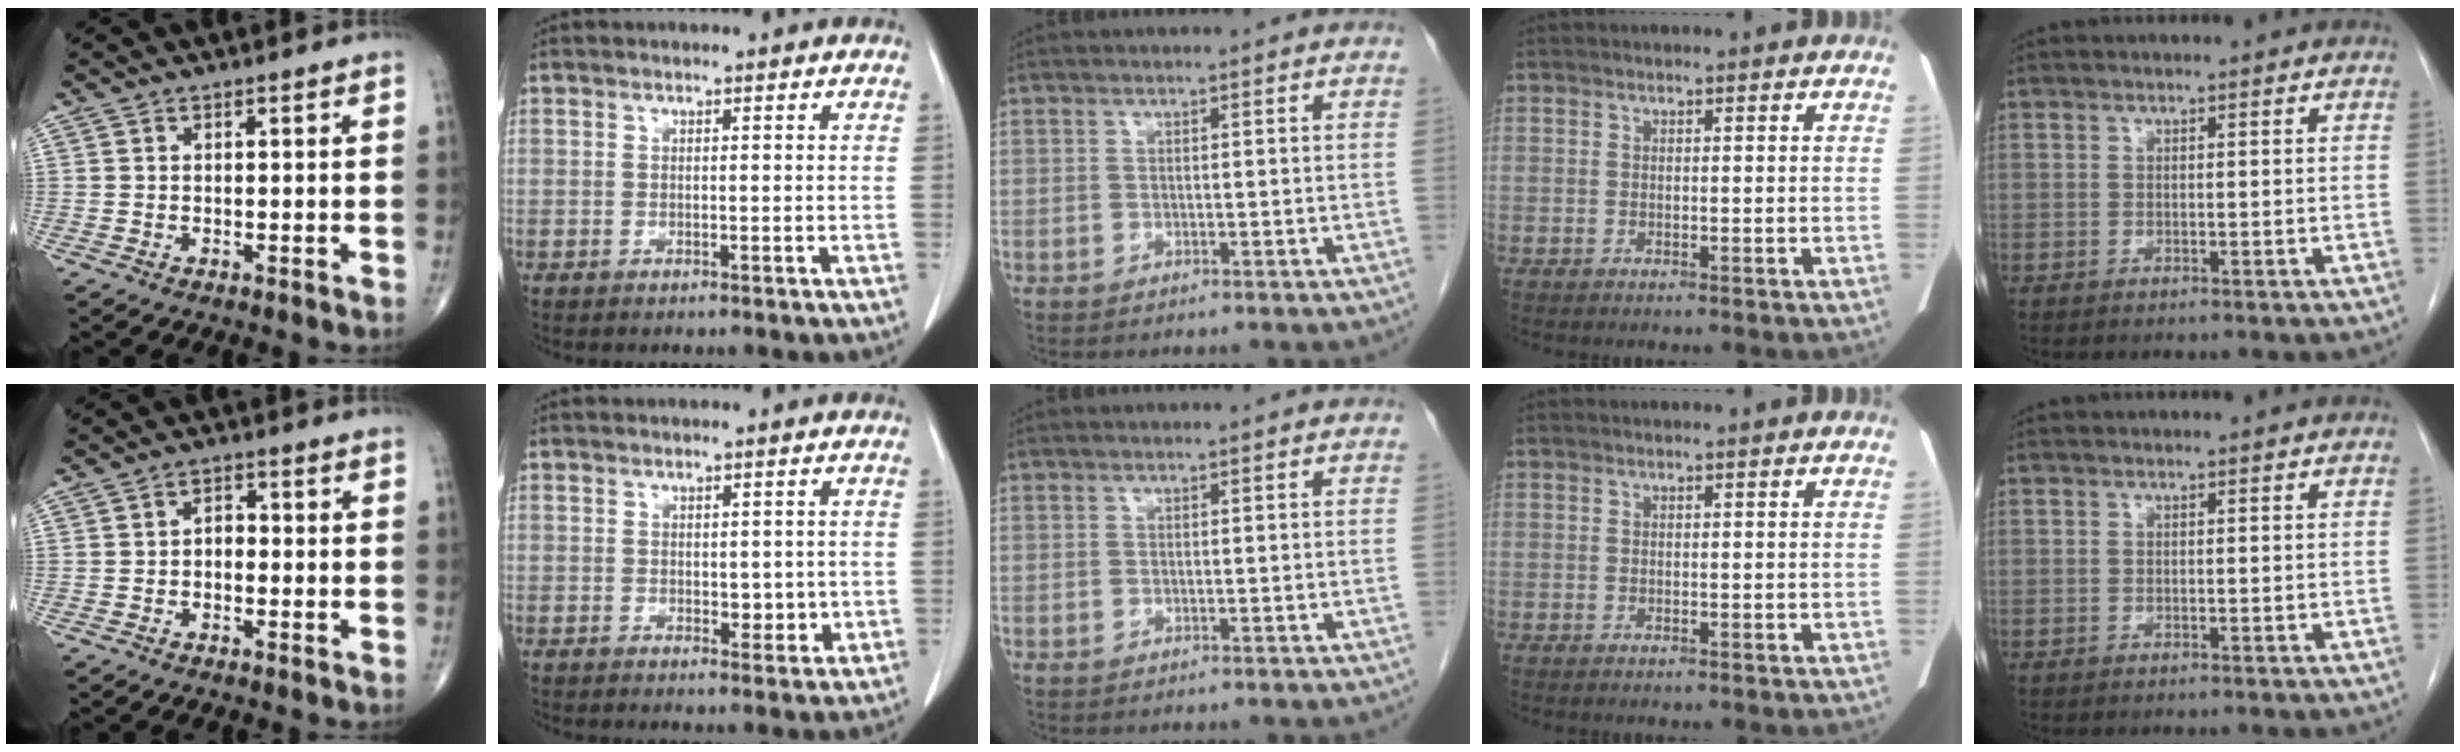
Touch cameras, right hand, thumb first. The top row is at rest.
{"thumb": {"total": 2.4, "force": [-0.5, 1.7, 1.7], "torque": [-0.013, 0.013, -0.018]}, "index": {"total": 3.0, "force": [-0.1, 1.8, 2.4], "torque": [-0.025, -0.005, 0.006]}}